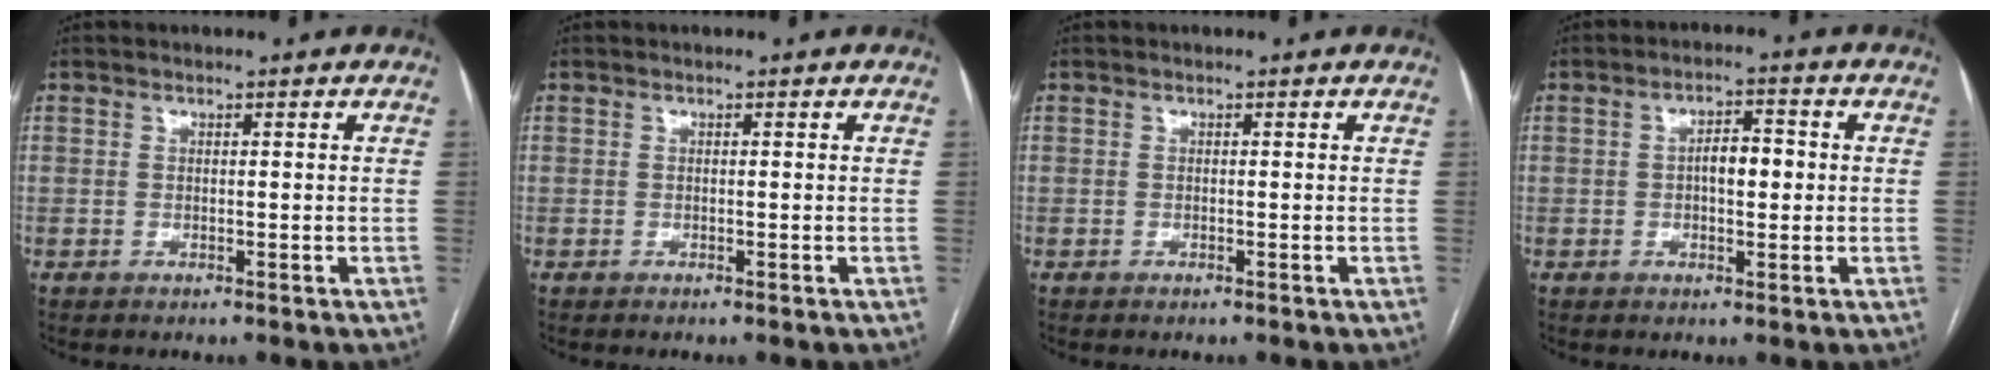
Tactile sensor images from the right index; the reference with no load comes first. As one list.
[{"total": 0.0}, {"total": 0.0}, {"total": 4.5, "force": [0.1, 1.9, 4.1], "torque": [-0.068, 0.010, 0.002]}]